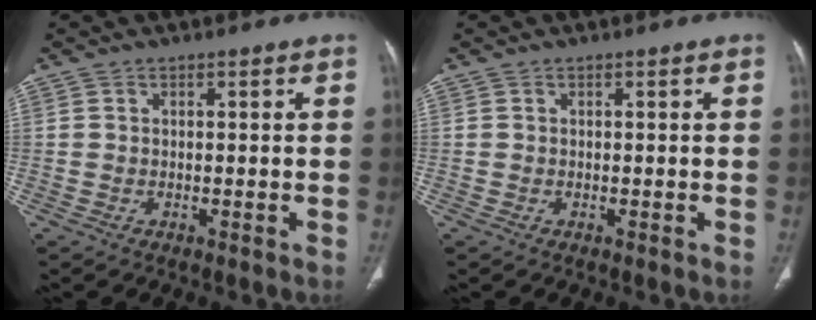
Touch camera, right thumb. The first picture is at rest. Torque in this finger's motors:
{"motor_torque": [-0.27, 0.02, 0.50, -0.39, -0.01]}